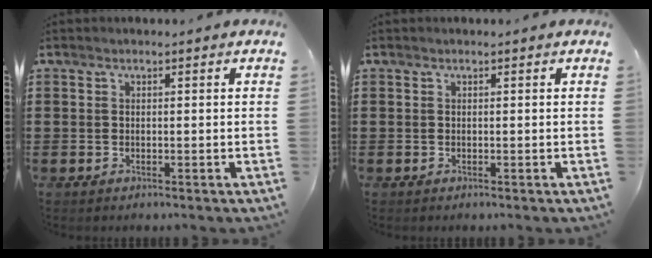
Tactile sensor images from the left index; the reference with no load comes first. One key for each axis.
{"total": 0.0}